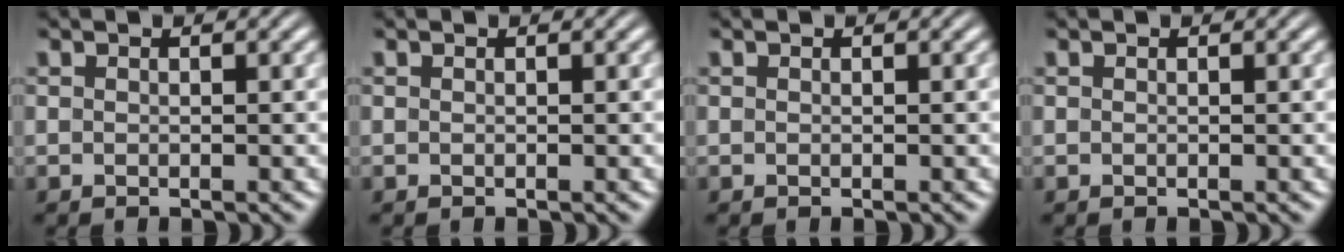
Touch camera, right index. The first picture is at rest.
{"total": 0.0}
{"total": 0.0}
{"total": 0.0}